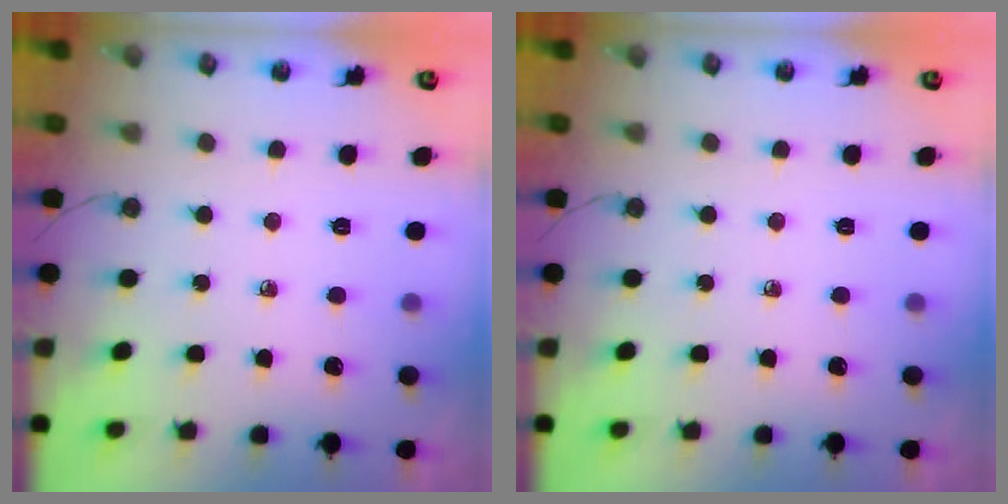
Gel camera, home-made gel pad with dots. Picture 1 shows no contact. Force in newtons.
{"total": 0.0}